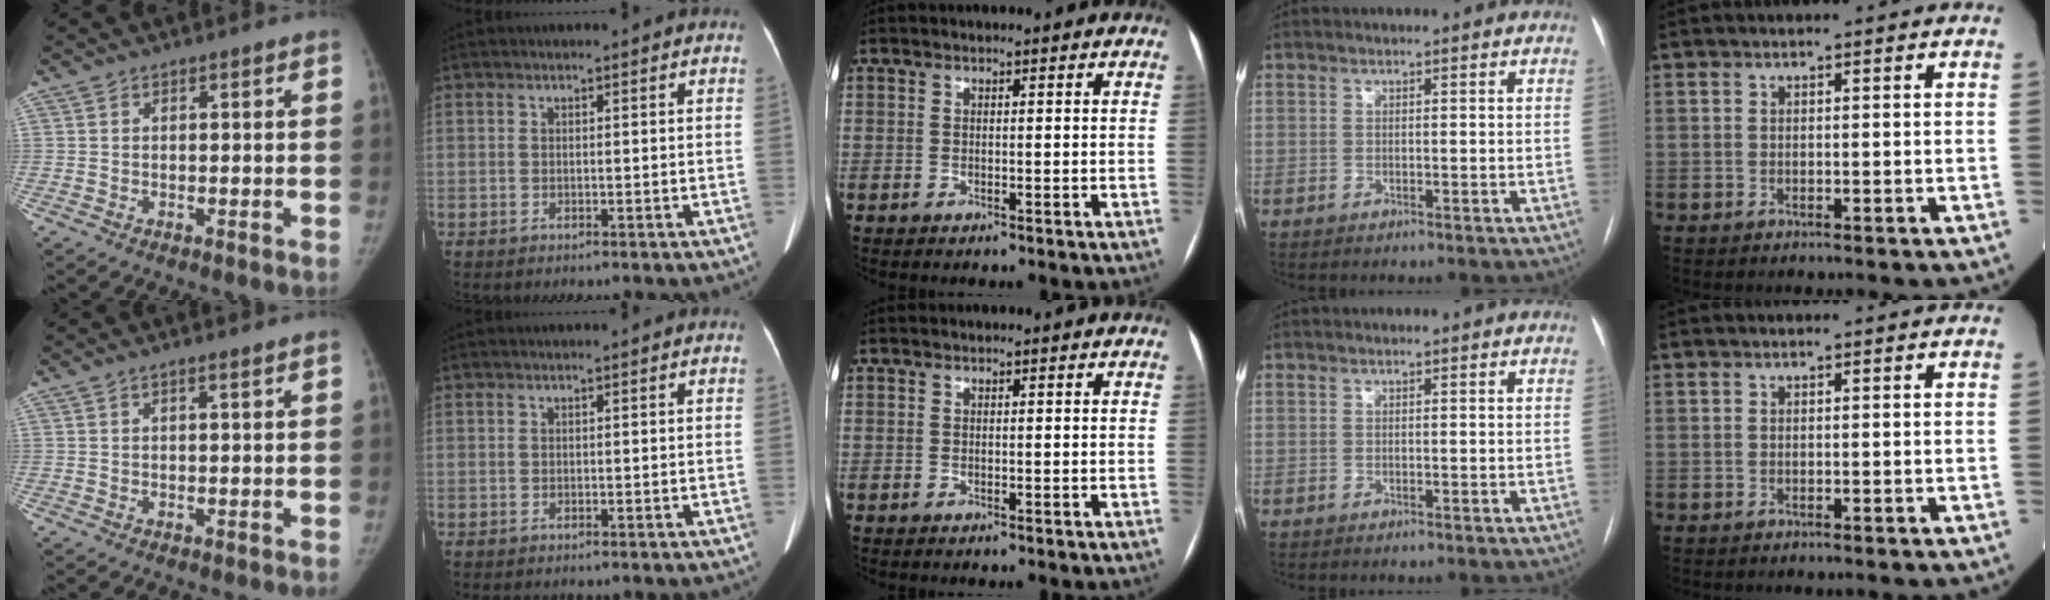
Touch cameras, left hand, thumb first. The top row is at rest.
{"thumb": {"total": 1.2, "force": [0.8, 0.2, 0.8], "torque": [-0.017, 0.002, 0.015]}}